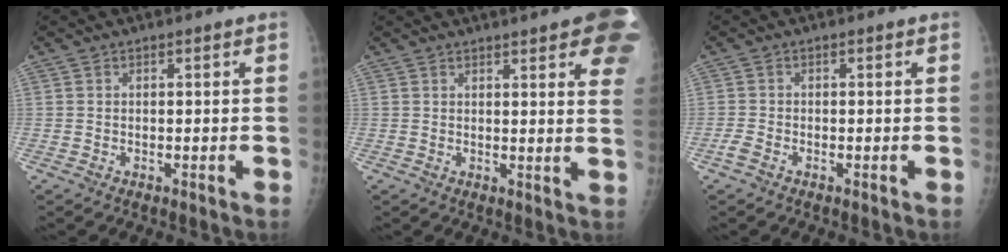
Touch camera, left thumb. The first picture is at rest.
{"total": 15.0, "force": [8.4, 3.3, 12.0], "torque": [-0.132, -0.020, 0.089]}
{"total": 1.7, "force": [-1.0, 0.8, 1.1], "torque": [-0.029, 0.002, -0.022]}